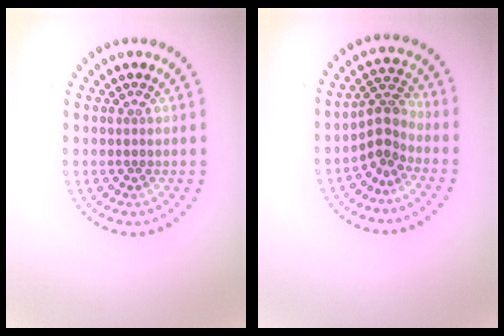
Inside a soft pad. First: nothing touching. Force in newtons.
{"total": 2.5, "press": 1.9, "slide": 1.7}